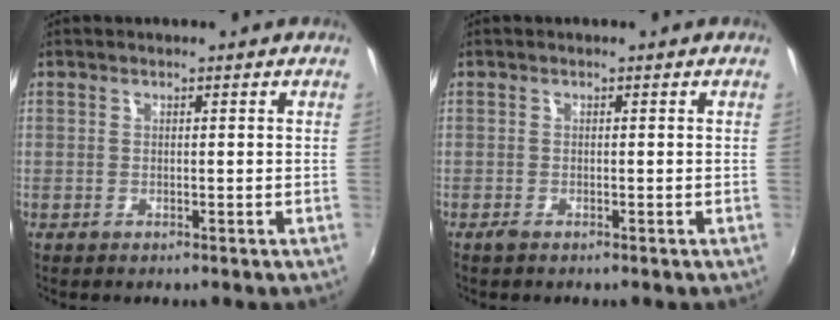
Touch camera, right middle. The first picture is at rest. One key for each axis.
{"total": 0.7, "fx": -0.6, "fy": 0.2, "fz": 0.3, "tx": -0.007, "ty": -0.003, "tz": -0.013}